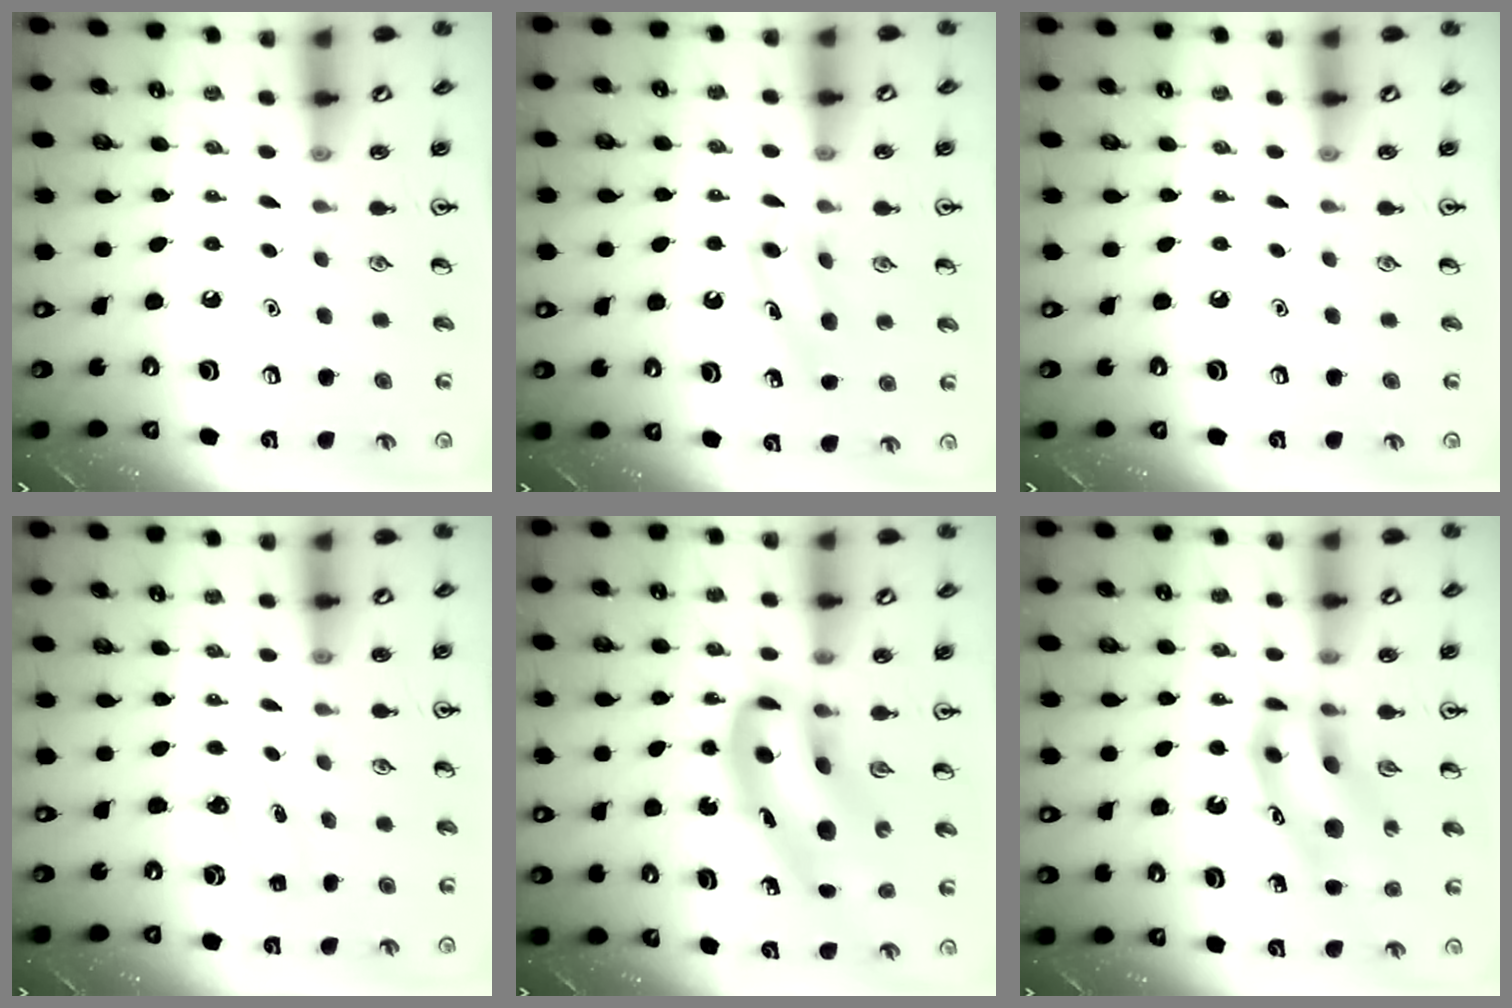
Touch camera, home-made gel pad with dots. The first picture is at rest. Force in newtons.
{"total": 8.2, "press": 8.0, "slide": 1.8}
{"total": 0.0}
{"total": 2.8, "press": 2.6, "slide": 1.0}
{"total": 13.4, "press": 12.8, "slide": 3.9}
{"total": 15.0, "press": 14.7, "slide": 3.1}